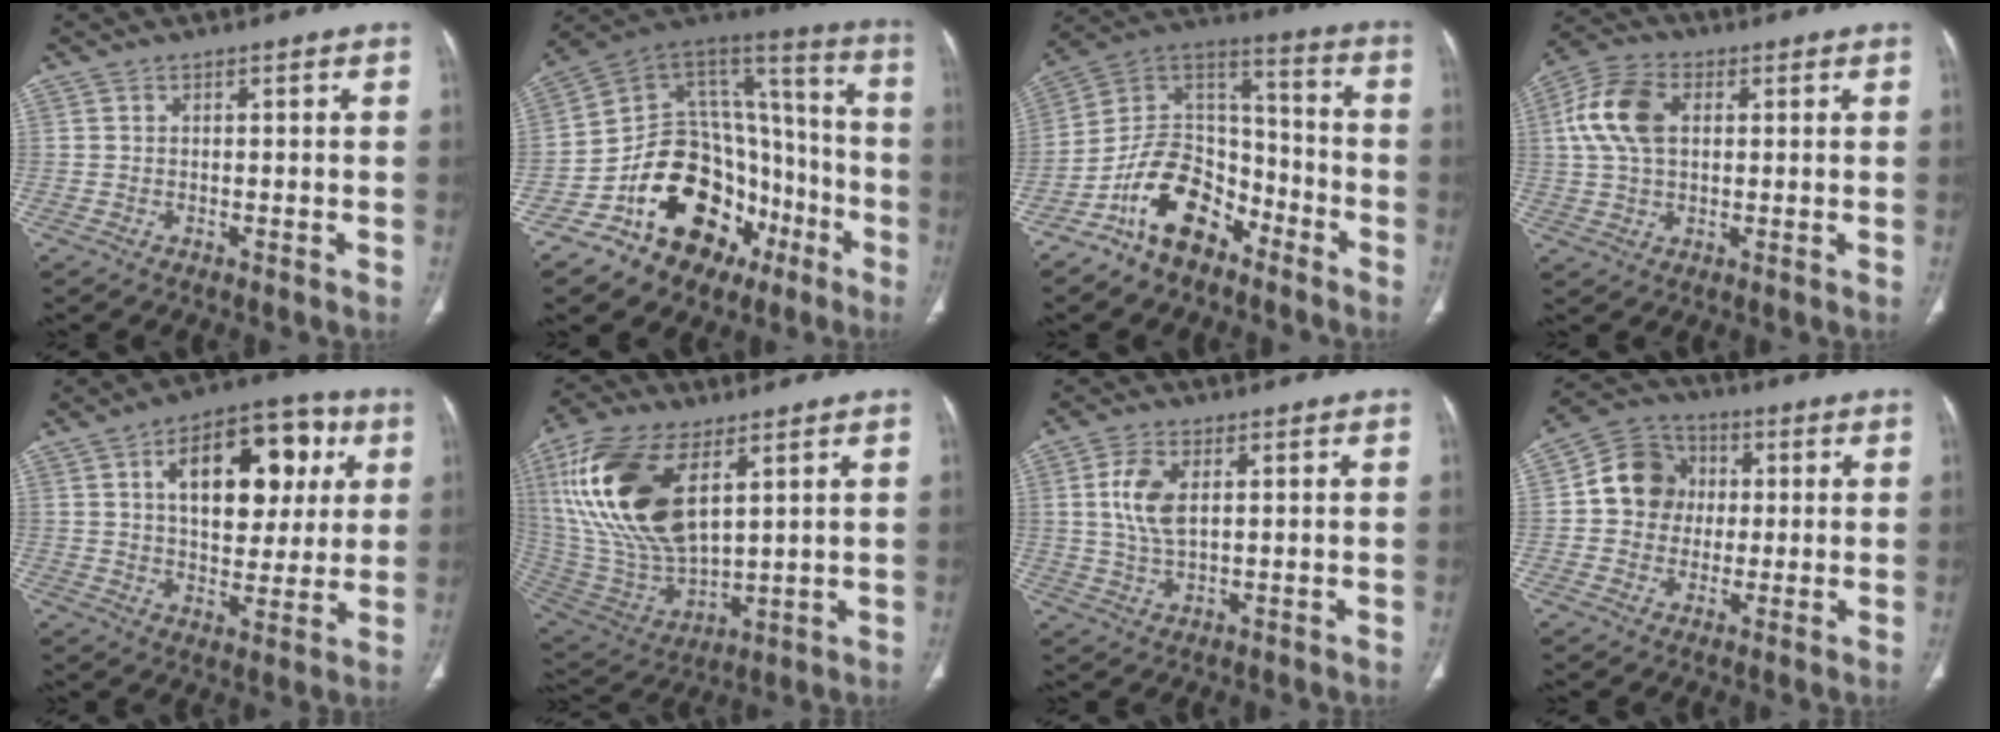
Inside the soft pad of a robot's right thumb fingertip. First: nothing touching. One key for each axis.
{"total": 28.9, "fx": -12.2, "fy": 19.4, "fz": 17.5, "tx": -0.235, "ty": 0.114, "tz": -0.179}
{"total": 15.1, "fx": -9.3, "fy": 9.0, "fz": 7.9, "tx": -0.115, "ty": 0.090, "tz": -0.177}
{"total": 10.9, "fx": 2.2, "fy": 6.9, "fz": 8.1, "tx": -0.168, "ty": 0.018, "tz": 0.038}
{"total": 19.2, "fx": 5.8, "fy": 10.8, "fz": 14.8, "tx": -0.165, "ty": 0.005, "tz": 0.084}
{"total": 23.4, "fx": 8.7, "fy": 11.5, "fz": 18.4, "tx": -0.375, "ty": -0.032, "tz": 0.172}
{"total": 6.9, "fx": 1.7, "fy": 3.5, "fz": 5.7, "tx": -0.125, "ty": -0.005, "tz": 0.037}
{"total": 10.3, "fx": 0.9, "fy": 9.3, "fz": 4.3, "tx": -0.043, "ty": 0.017, "tz": 0.005}